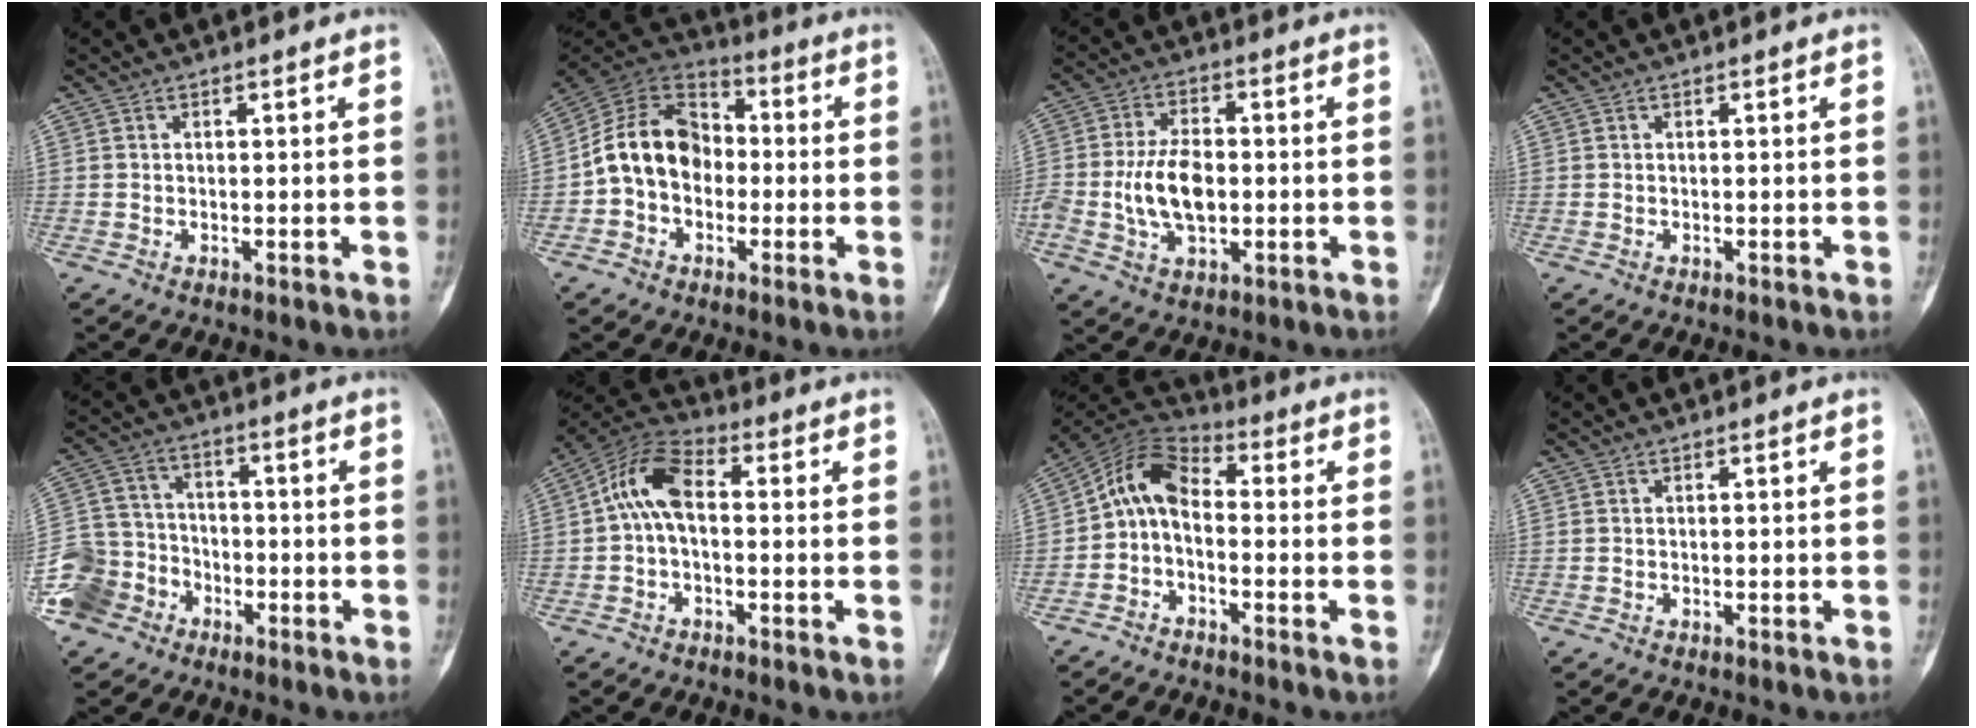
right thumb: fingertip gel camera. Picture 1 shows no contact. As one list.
[{"total": 13.9, "force": [-1.6, 10.6, 8.8], "torque": [-0.136, 0.042, -0.043]}, {"total": 10.2, "force": [-1.1, 6.1, 8.1], "torque": [-0.144, 0.011, -0.020]}, {"total": 0.0}, {"total": 12.1, "force": [-6.4, 9.8, 3.2], "torque": [-0.053, 0.051, -0.120]}, {"total": 9.7, "force": [0.3, 5.5, 7.9], "torque": [-0.149, 0.032, -0.009]}, {"total": 9.0, "force": [-1.1, 5.7, 6.9], "torque": [-0.113, 0.042, -0.039]}, {"total": 0.0}]